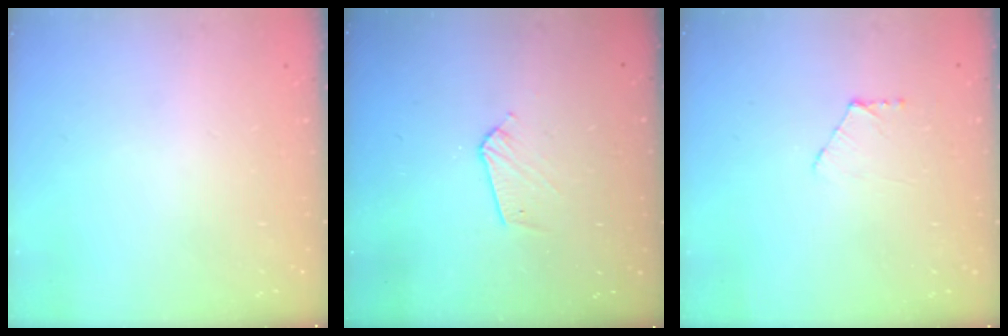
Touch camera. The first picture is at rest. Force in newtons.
{"total": 6.2, "press": 6.2, "slide": 0.6}
{"total": 3.8, "press": 3.8, "slide": 0.4}